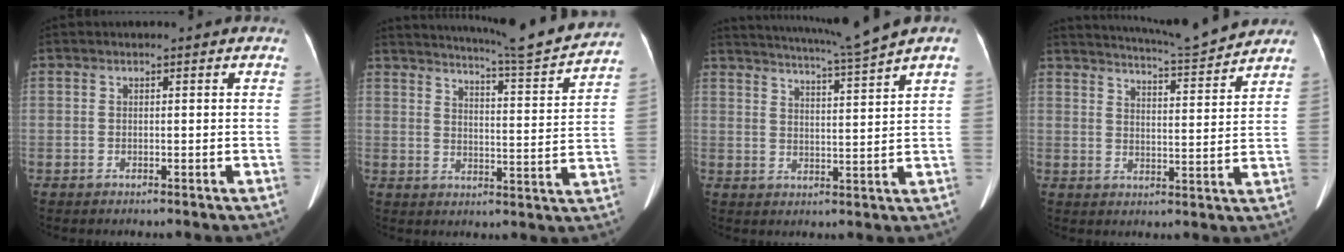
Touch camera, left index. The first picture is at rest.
{"total": 13.2, "force": [12.4, -0.7, 4.4], "torque": [-0.076, -0.029, 0.162]}
{"total": 8.9, "force": [7.6, -2.4, 3.8], "torque": [-0.068, -0.017, 0.120]}
{"total": 10.8, "force": [10.3, -0.6, 3.2], "torque": [-0.058, -0.005, 0.145]}